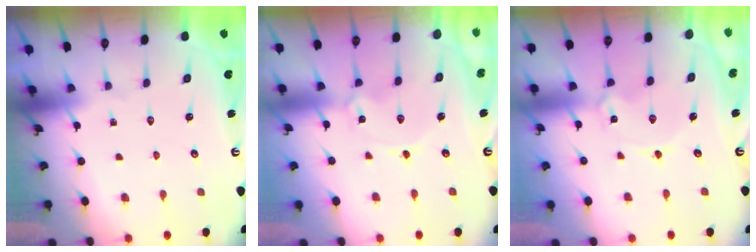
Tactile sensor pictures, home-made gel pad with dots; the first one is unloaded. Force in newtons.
{"total": 1.6, "press": 1.5, "slide": 0.2}
{"total": 2.4, "press": 2.4, "slide": 0.1}